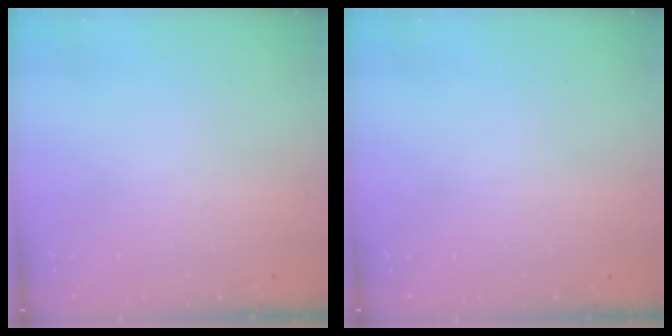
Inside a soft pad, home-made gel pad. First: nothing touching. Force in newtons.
{"total": 0.0}